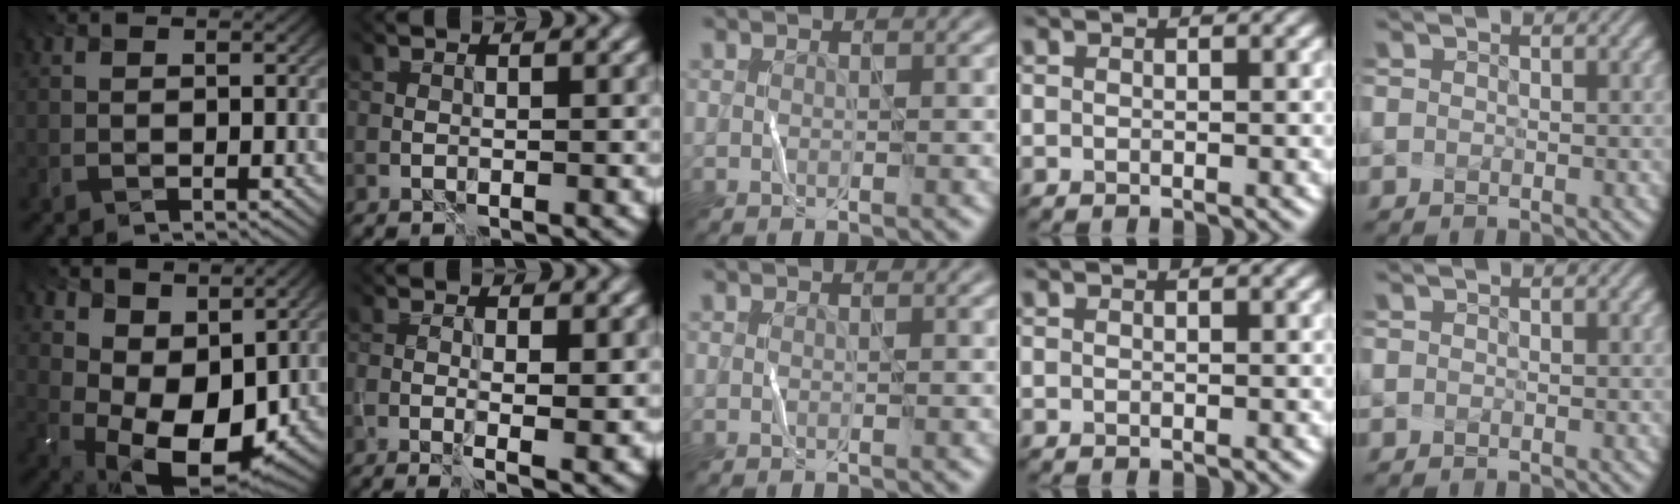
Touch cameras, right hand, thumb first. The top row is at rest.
{"thumb": {"total": 10.8, "force": [3.8, 6.6, 7.7], "torque": [-0.150, -0.016, 0.076]}, "index": {"total": 3.0, "force": [-0.1, 0.8, 2.9], "torque": [-0.049, -0.012, 0.003]}}